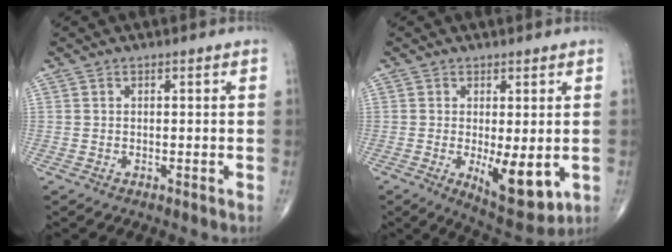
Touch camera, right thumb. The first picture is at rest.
{"total": 9.4, "force": [-1.7, 3.5, 8.6], "torque": [-0.114, -0.026, -0.015]}